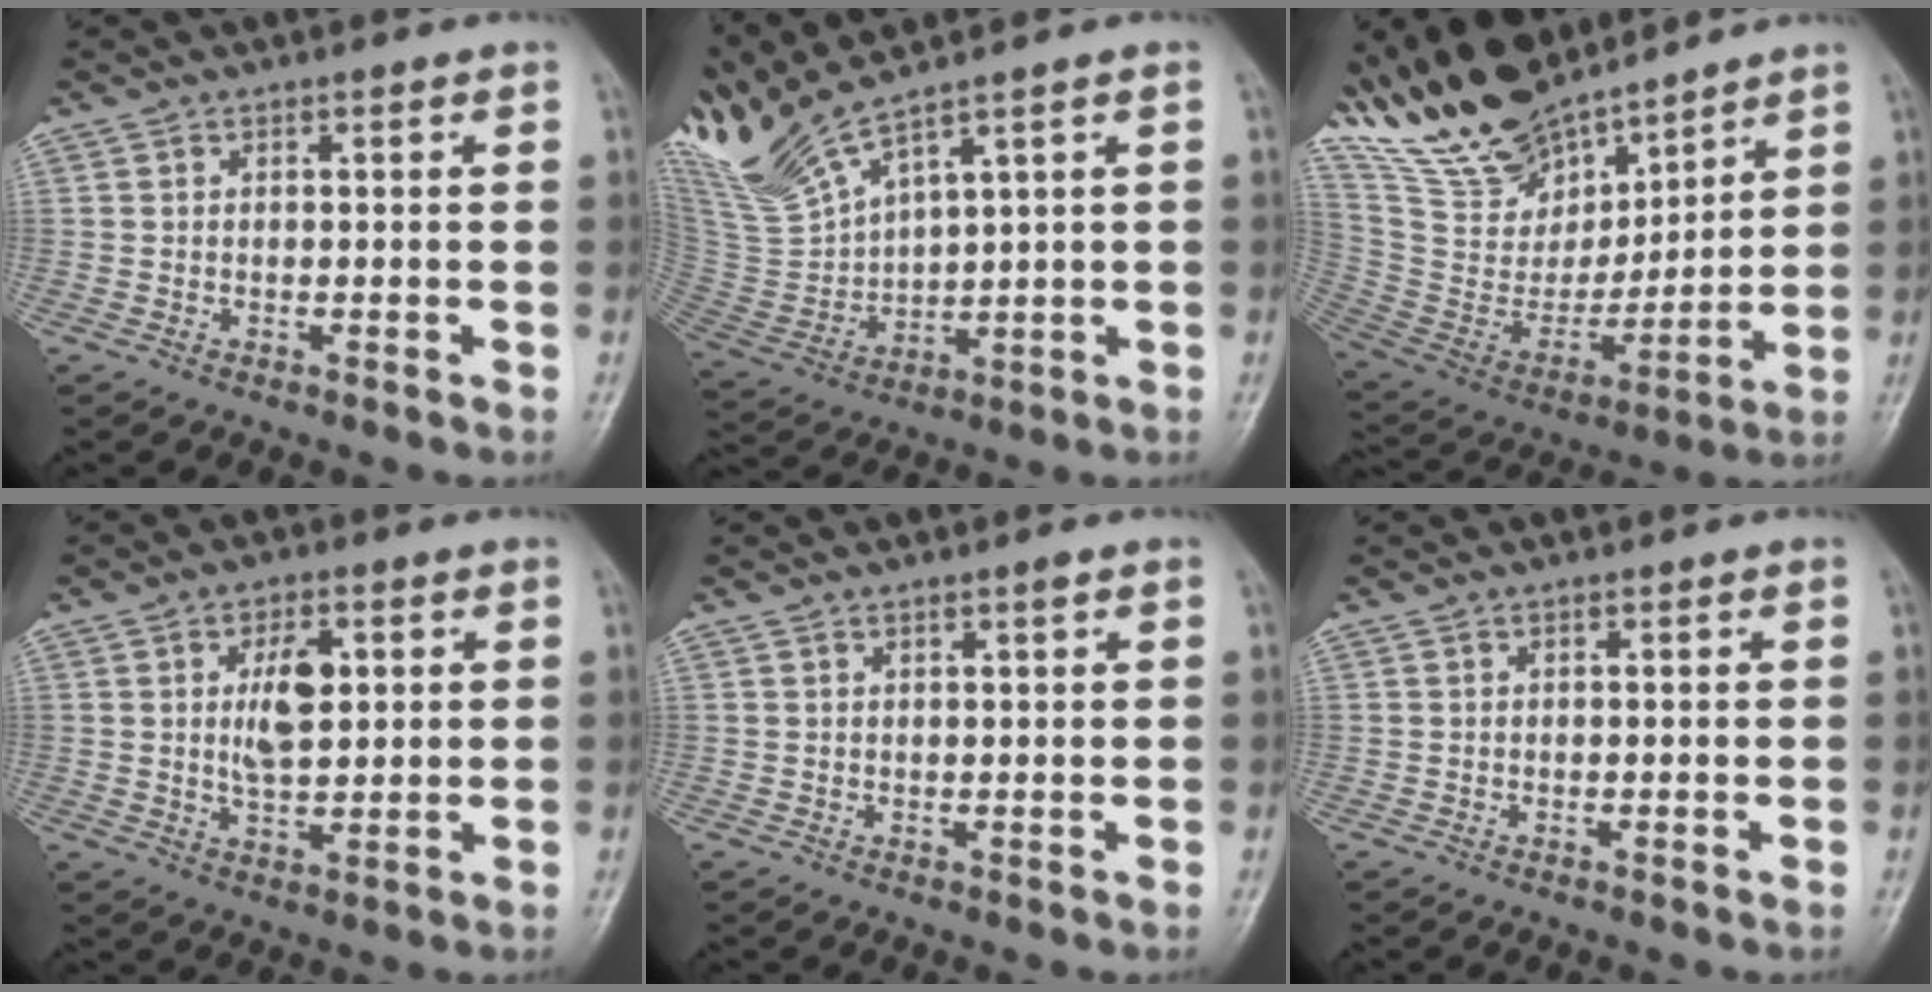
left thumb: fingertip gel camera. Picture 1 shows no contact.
{"total": 12.4, "force": [10.2, 1.1, 6.9], "torque": [-0.161, -0.045, 0.232]}
{"total": 21.2, "force": [17.5, 8.4, 8.4], "torque": [-0.121, -0.077, 0.336]}
{"total": 7.5, "force": [1.6, 4.0, 6.2], "torque": [-0.094, -0.009, 0.030]}
{"total": 1.2, "force": [0.8, 0.1, 0.9], "torque": [-0.014, -0.001, 0.013]}
{"total": 0.0}